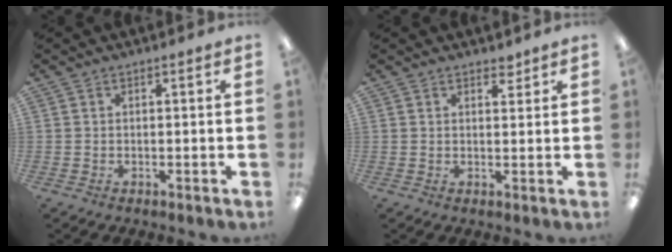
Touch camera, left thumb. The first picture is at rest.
{"total": 2.2, "force": [1.9, 0.9, 0.6], "torque": [0.004, -0.008, 0.032]}